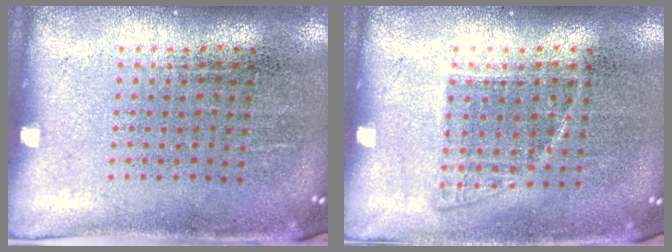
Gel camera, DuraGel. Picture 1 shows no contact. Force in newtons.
{"total": 1.0, "press": 0.9, "slide": 0.5}